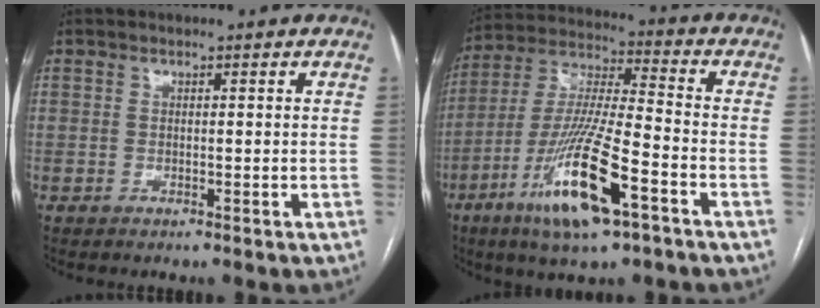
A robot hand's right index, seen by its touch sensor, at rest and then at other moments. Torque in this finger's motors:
{"motor_torque": [1.82, -0.32, 1.00, 0.21]}